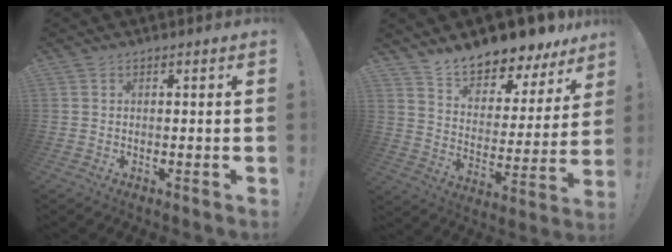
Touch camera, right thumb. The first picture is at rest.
{"total": 11.0, "force": [10.6, 2.3, 2.2], "torque": [-0.053, -0.100, 0.184]}